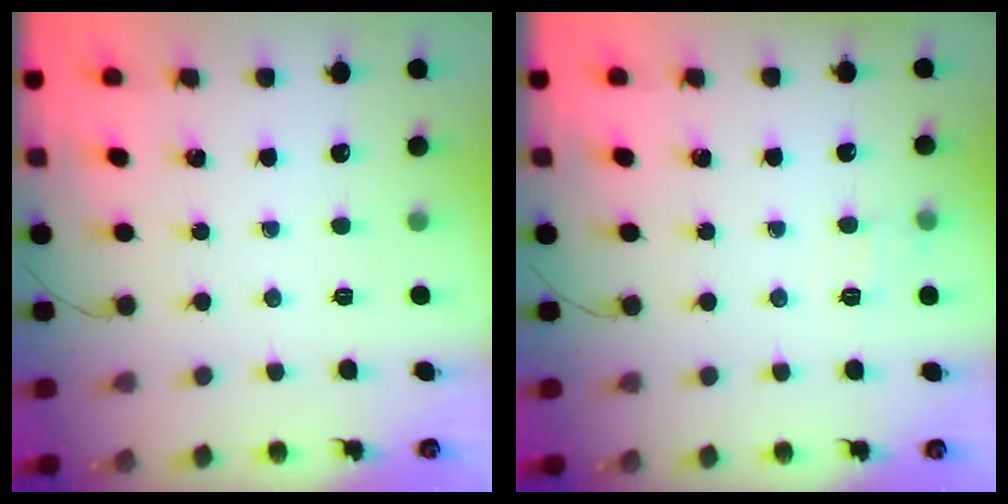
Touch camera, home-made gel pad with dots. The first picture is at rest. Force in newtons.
{"total": 5.6, "press": 5.4, "slide": 1.4}